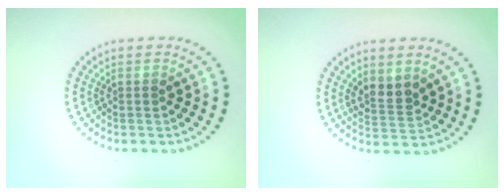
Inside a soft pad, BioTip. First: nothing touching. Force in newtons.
{"total": 2.5, "press": 2.3, "slide": 1.1}